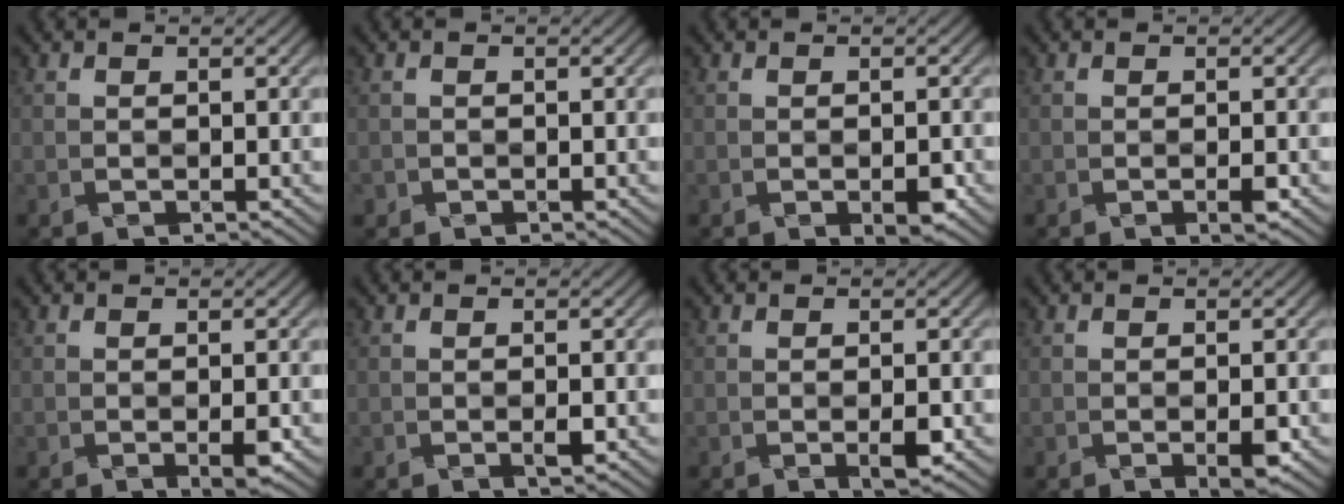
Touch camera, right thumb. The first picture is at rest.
{"total": 0.7, "force": [-0.1, 0.7, 0.1], "torque": [-0.004, 0.000, -0.001]}
{"total": 1.7, "force": [-0.8, 0.7, 1.4], "torque": [-0.024, -0.003, -0.012]}
{"total": 1.0, "force": [-0.5, 0.1, 0.8], "torque": [-0.013, 0.002, -0.010]}
{"total": 1.4, "force": [-0.5, 0.3, 1.3], "torque": [-0.024, 0.000, -0.008]}
{"total": 0.7, "force": [-0.3, 0.1, 0.7], "torque": [-0.014, 0.001, -0.006]}
{"total": 1.5, "force": [-0.5, 0.3, 1.3], "torque": [-0.026, -0.001, -0.008]}
{"total": 1.5, "force": [-0.6, 0.4, 1.4], "torque": [-0.025, -0.001, -0.009]}